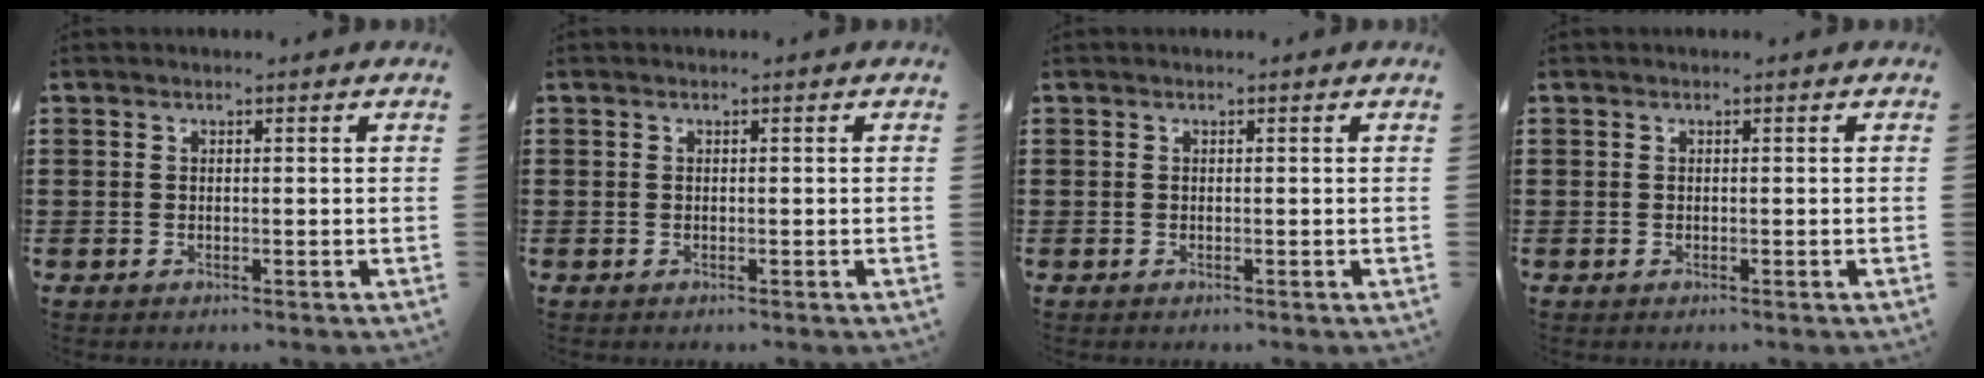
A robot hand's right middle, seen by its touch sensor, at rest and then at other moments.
{"total": 0.0}
{"total": 0.0}
{"total": 0.0}